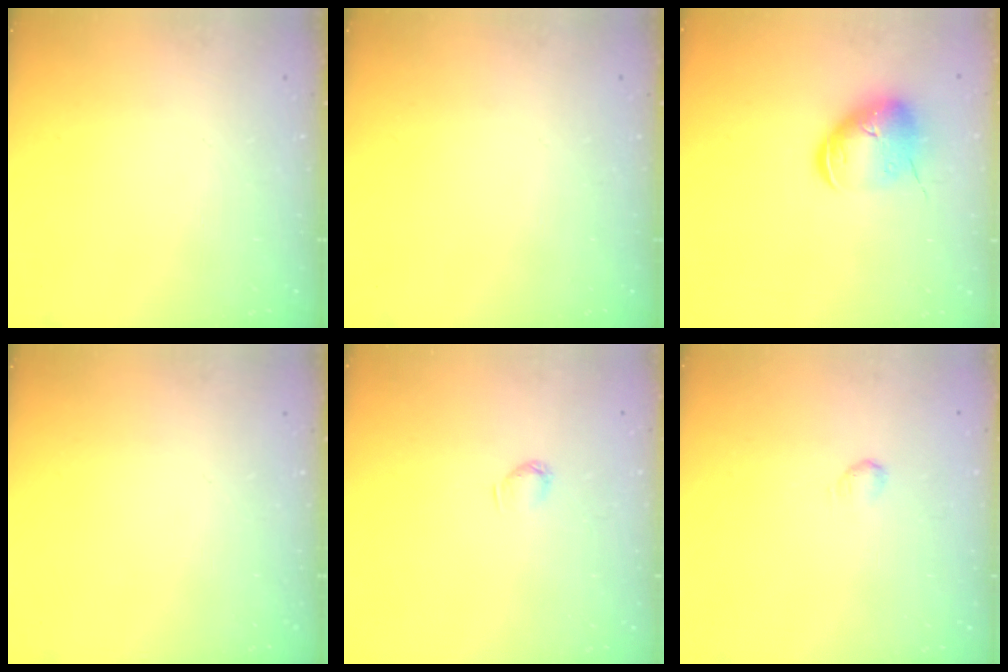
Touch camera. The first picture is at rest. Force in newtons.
{"total": 0.0}
{"total": 11.2, "press": 11.0, "slide": 1.9}
{"total": 0.0}
{"total": 3.0, "press": 3.0, "slide": 0.3}
{"total": 2.9, "press": 2.9, "slide": 0.4}